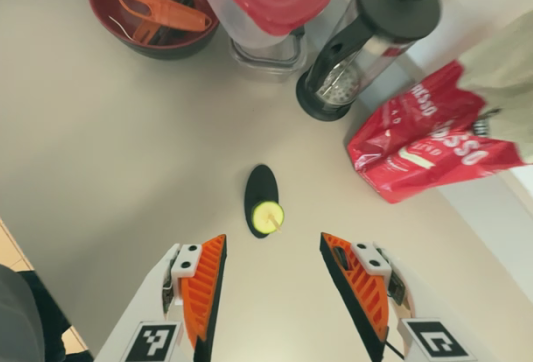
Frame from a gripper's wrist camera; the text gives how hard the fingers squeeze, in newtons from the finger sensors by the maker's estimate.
{"total": 0.0}